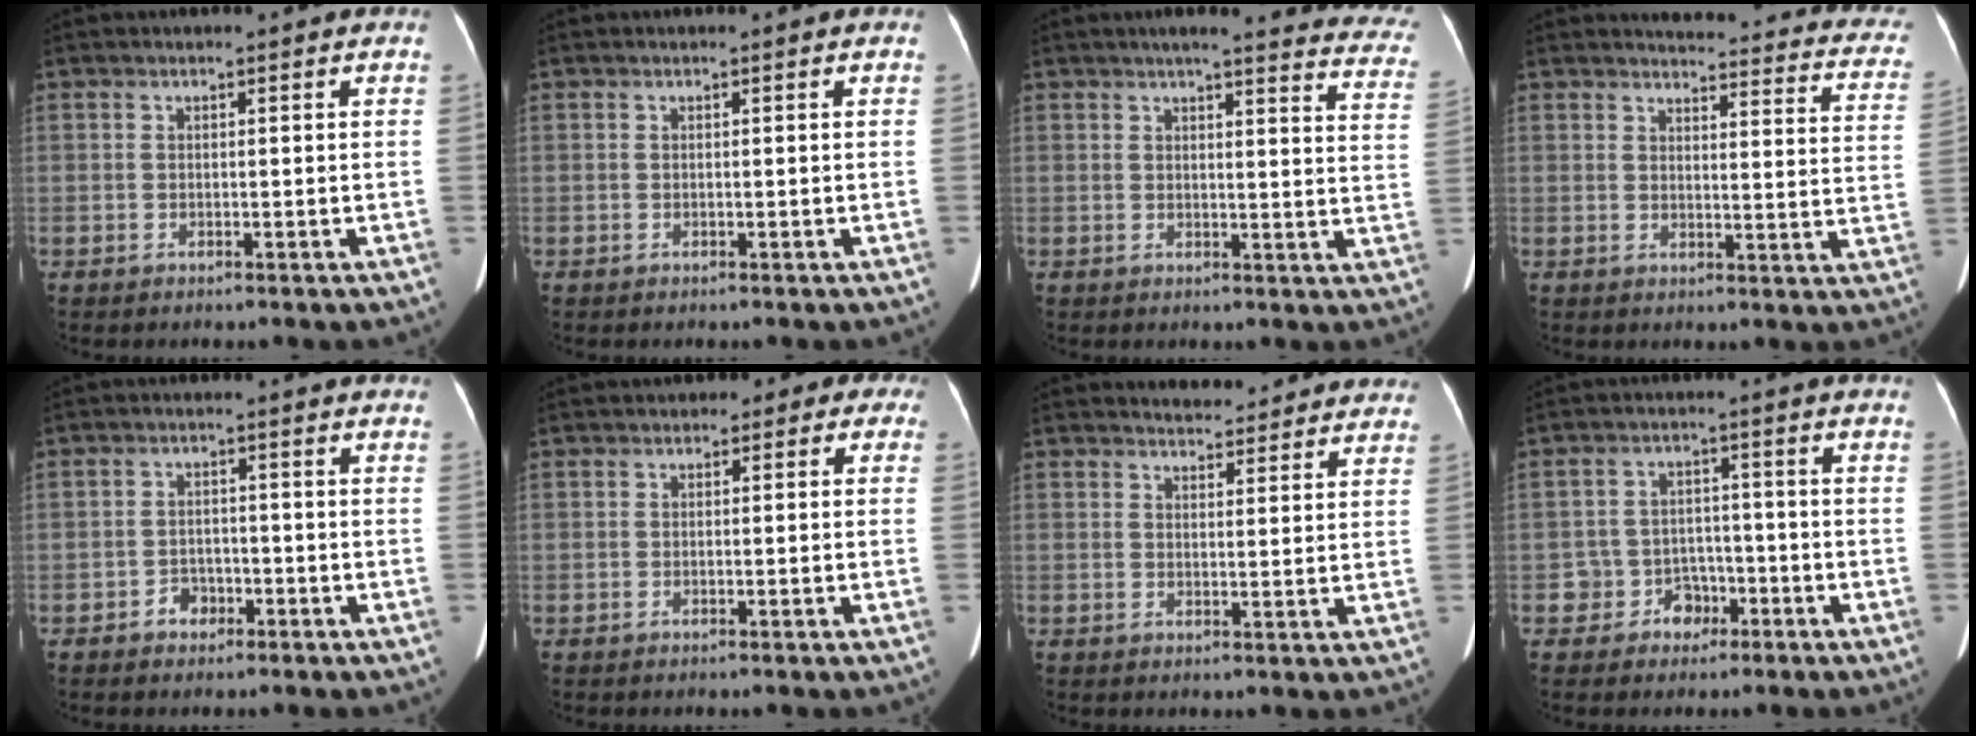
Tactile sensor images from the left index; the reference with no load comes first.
{"total": 0.0}
{"total": 21.3, "force": [19.3, 2.6, 8.6], "torque": [-0.091, -0.058, 0.198]}
{"total": 19.3, "force": [17.9, 3.9, 6.3], "torque": [-0.044, -0.055, 0.169]}
{"total": 2.5, "force": [-1.5, 1.8, 0.9], "torque": [-0.011, 0.007, -0.025]}
{"total": 2.7, "force": [0.5, 1.9, 1.8], "torque": [-0.007, 0.024, -0.005]}
{"total": 9.1, "force": [8.6, 2.4, 1.8], "torque": [-0.007, 0.009, 0.090]}
{"total": 4.4, "force": [-2.2, 3.8, 0.1], "torque": [0.010, 0.018, -0.032]}